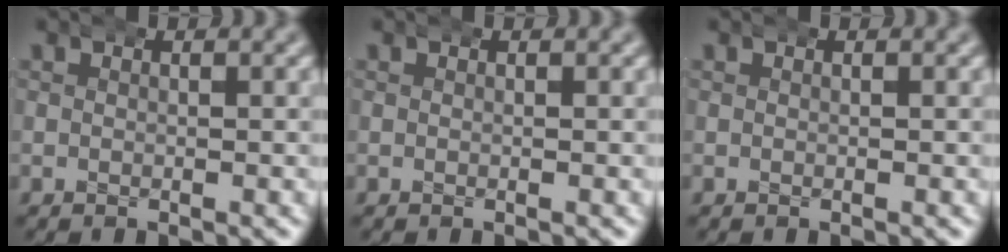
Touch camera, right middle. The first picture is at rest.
{"total": 0.0}
{"total": 0.0}